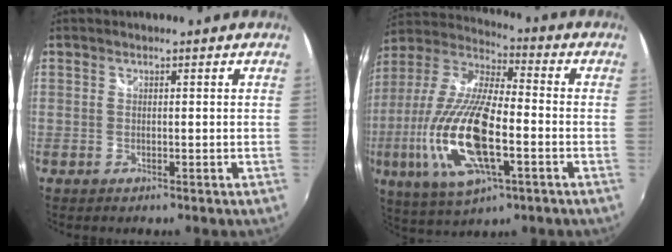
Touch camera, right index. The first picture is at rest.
{"total": 21.2, "force": [-5.7, 7.0, 19.1], "torque": [-0.398, -0.024, -0.107]}